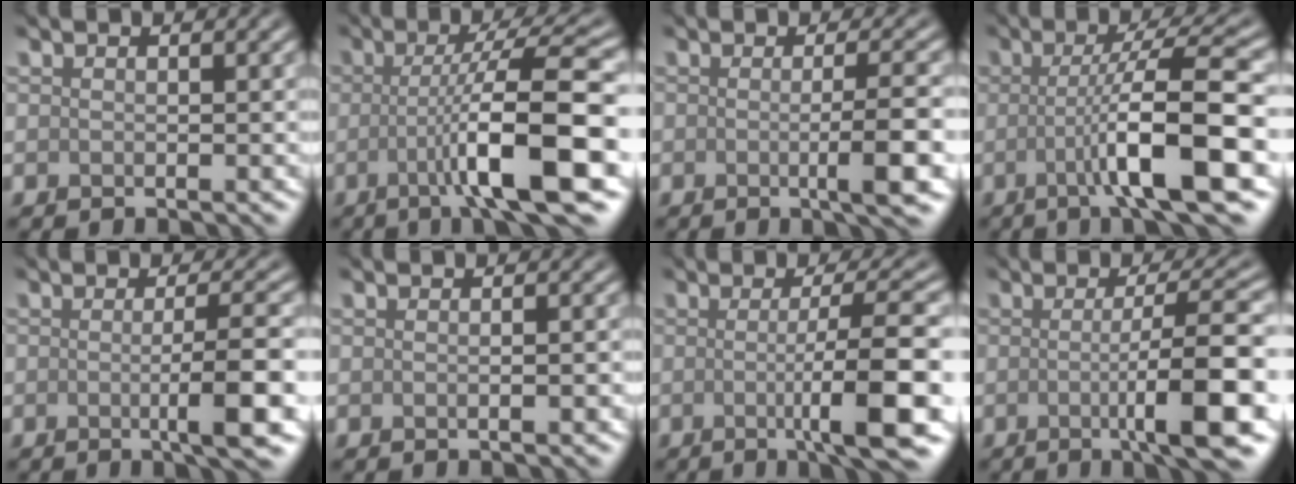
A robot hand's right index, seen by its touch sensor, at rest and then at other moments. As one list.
[{"total": 9.3, "force": [-2.1, 1.3, 8.9], "torque": [-0.128, 0.009, -0.041]}, {"total": 4.3, "force": [-0.8, 0.7, 4.2], "torque": [-0.061, -0.003, -0.015]}, {"total": 8.3, "force": [-1.7, 1.2, 8.1], "torque": [-0.119, 0.010, -0.036]}, {"total": 5.1, "force": [-0.9, 0.8, 5.0], "torque": [-0.074, -0.004, -0.017]}, {"total": 1.5, "force": [-0.2, 0.5, 1.4], "torque": [-0.012, 0.001, -0.003]}, {"total": 8.0, "force": [-1.1, 1.1, 7.8], "torque": [-0.114, -0.003, -0.017]}, {"total": 7.9, "force": [-1.2, 1.2, 7.7], "torque": [-0.110, 0.002, -0.022]}]